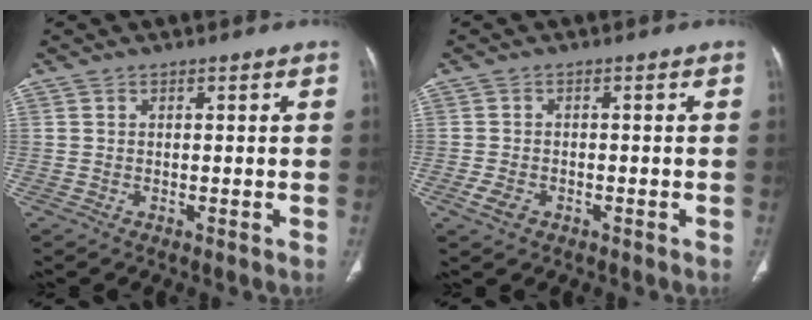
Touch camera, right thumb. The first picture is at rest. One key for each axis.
{"total": 2.9, "fx": -1.4, "fy": 1.9, "fz": 1.7, "tx": -0.034, "ty": 0.002, "tz": -0.024}